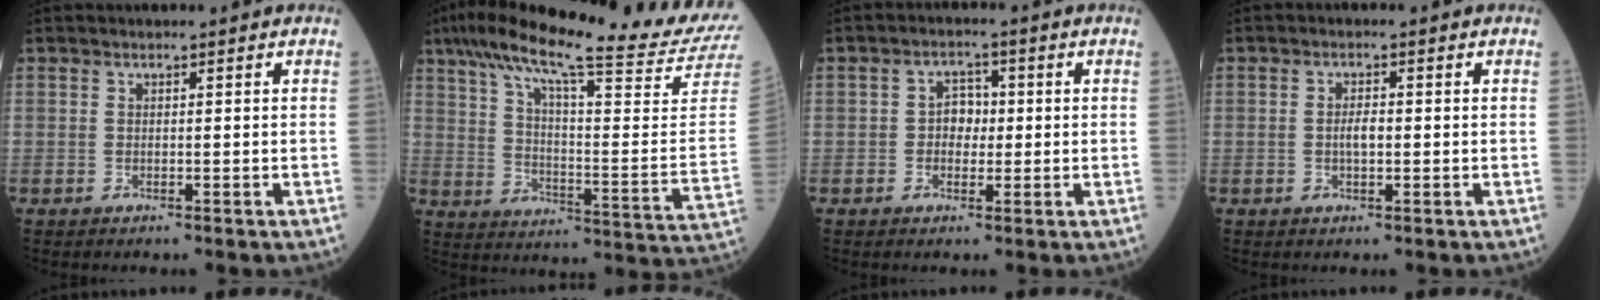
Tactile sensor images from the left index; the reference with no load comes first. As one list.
[{"total": 27.1, "force": [23.5, -1.3, 13.5], "torque": [-0.226, -0.072, 0.317]}, {"total": 3.3, "force": [0.0, 2.4, 2.3], "torque": [-0.033, 0.013, -0.003]}, {"total": 2.1, "force": [-0.1, 0.7, 2.0], "torque": [-0.040, 0.003, -0.002]}]